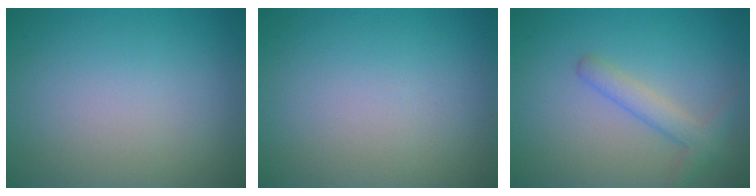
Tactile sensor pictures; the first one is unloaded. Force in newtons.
{"total": 0.0}
{"total": 2.5, "press": 2.5, "slide": 0.2}